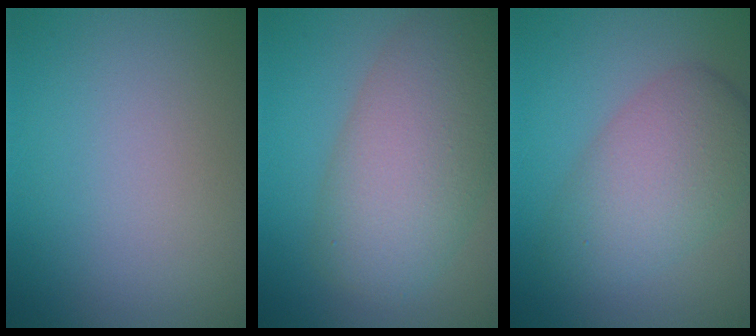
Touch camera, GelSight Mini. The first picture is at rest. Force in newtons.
{"total": 8.5, "press": 8.5, "slide": 0.5}
{"total": 5.8, "press": 5.8, "slide": 0.3}